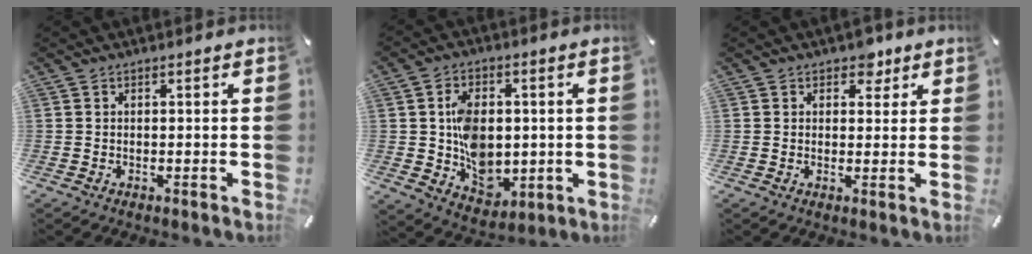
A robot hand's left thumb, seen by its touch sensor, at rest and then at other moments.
{"total": 11.8, "force": [0.3, 9.5, 6.9], "torque": [-0.101, 0.016, 0.017]}
{"total": 4.3, "force": [2.5, 3.1, 1.8], "torque": [-0.002, -0.006, 0.036]}